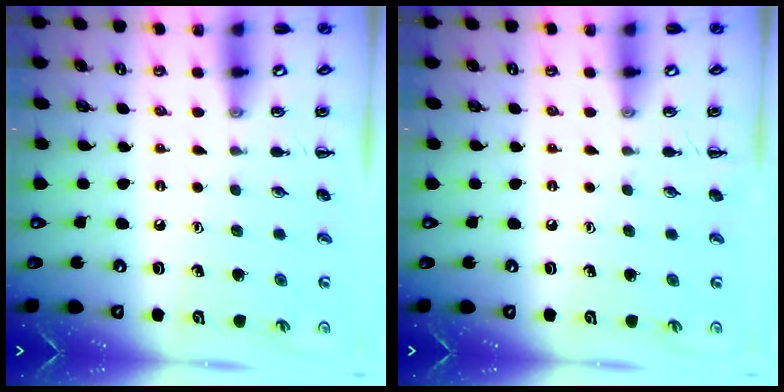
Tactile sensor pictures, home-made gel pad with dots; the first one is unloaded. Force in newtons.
{"total": 0.0}